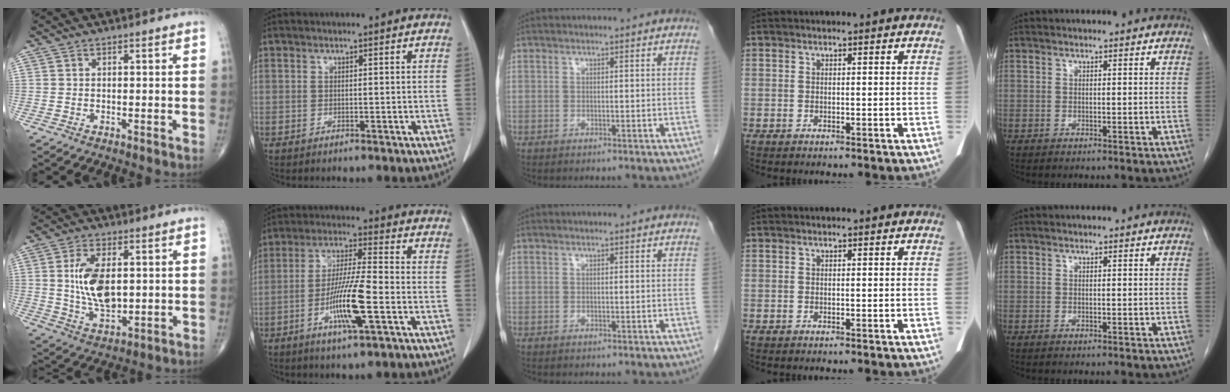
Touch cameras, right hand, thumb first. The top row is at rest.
{"thumb": {"total": 11.0, "force": [1.3, 5.8, 9.2], "torque": [-0.168, -0.010, 0.032]}, "index": {"total": 10.7, "force": [-3.5, 0.6, 10.1], "torque": [-0.193, -0.010, -0.067]}}